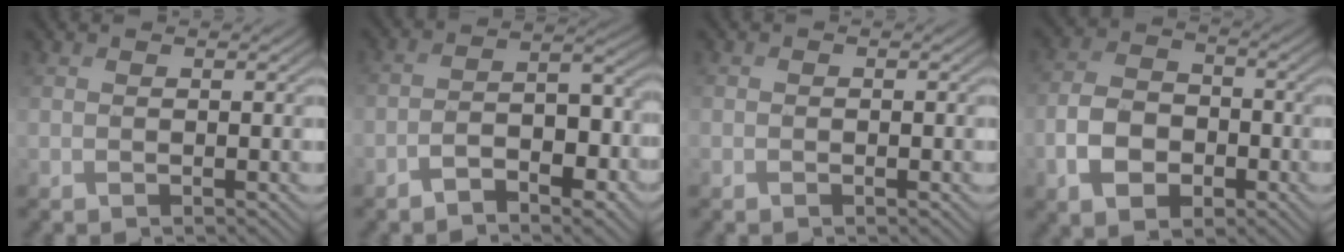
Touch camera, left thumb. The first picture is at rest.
{"total": 6.5, "force": [-4.4, 2.8, 3.9], "torque": [-0.052, 0.007, -0.084]}
{"total": 0.8, "force": [-0.5, 0.5, 0.3], "torque": [-0.002, 0.000, -0.005]}
{"total": 6.5, "force": [-3.2, 4.5, 3.5], "torque": [-0.070, -0.004, -0.066]}